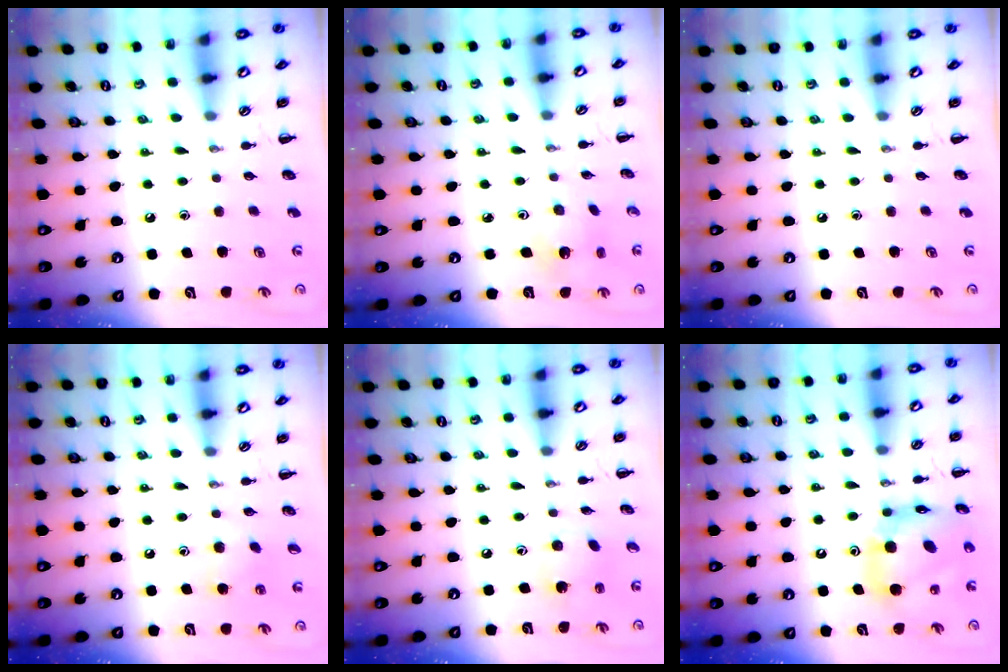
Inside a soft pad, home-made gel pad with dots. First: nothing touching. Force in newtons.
{"total": 2.6, "press": 2.4, "slide": 0.9}
{"total": 0.0}
{"total": 6.9, "press": 6.7, "slide": 1.9}
{"total": 2.5, "press": 2.5, "slide": 0.6}
{"total": 13.7, "press": 13.1, "slide": 3.9}